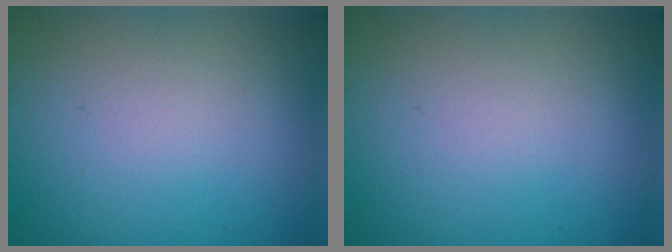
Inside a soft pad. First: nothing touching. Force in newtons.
{"total": 0.0}